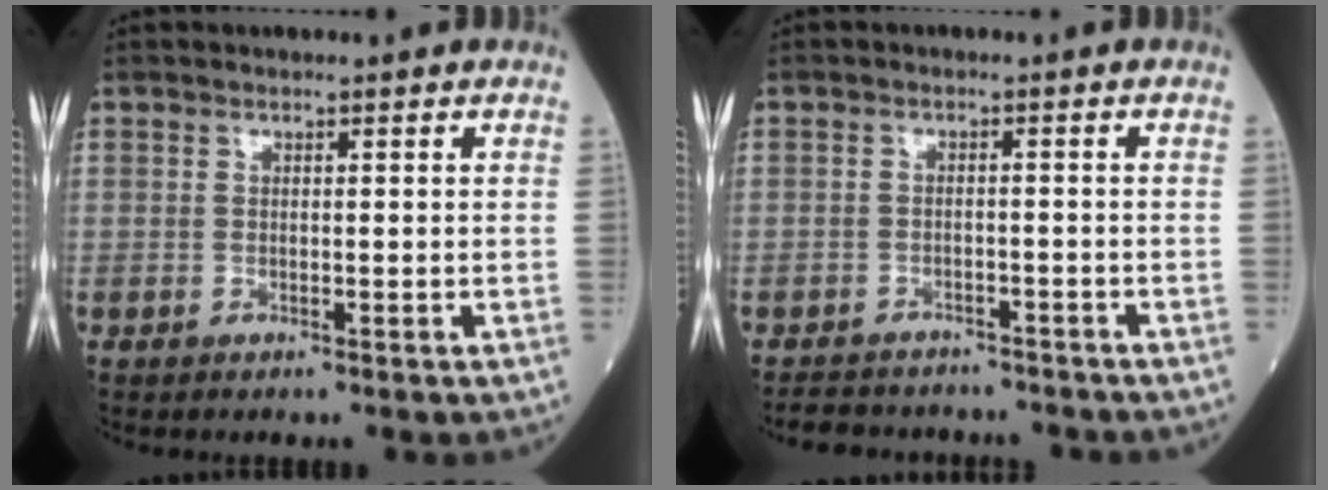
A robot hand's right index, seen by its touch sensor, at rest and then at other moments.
{"total": 8.3, "force": [-7.5, 3.3, 1.5], "torque": [-0.023, 0.007, -0.096]}